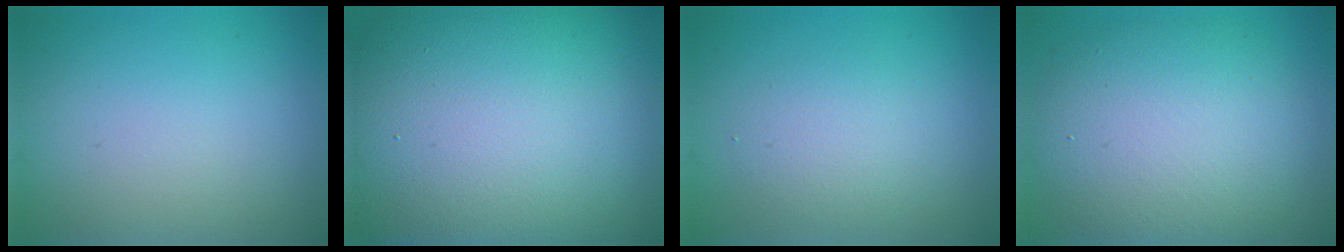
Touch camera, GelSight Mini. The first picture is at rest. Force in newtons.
{"total": 22.2, "press": 22.2, "slide": 1.0}
{"total": 2.3, "press": 2.3, "slide": 0.1}
{"total": 9.5, "press": 9.4, "slide": 0.6}